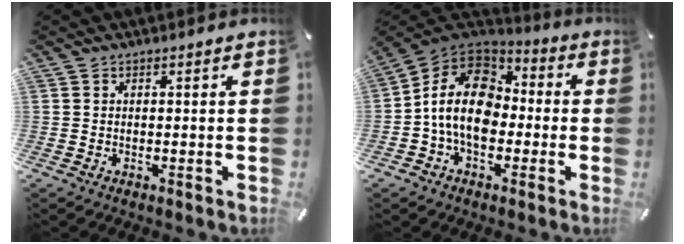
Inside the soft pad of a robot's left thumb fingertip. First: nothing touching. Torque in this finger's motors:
{"motor_torque": [2.14, 2.87, 0.61, -0.08, 0.26]}